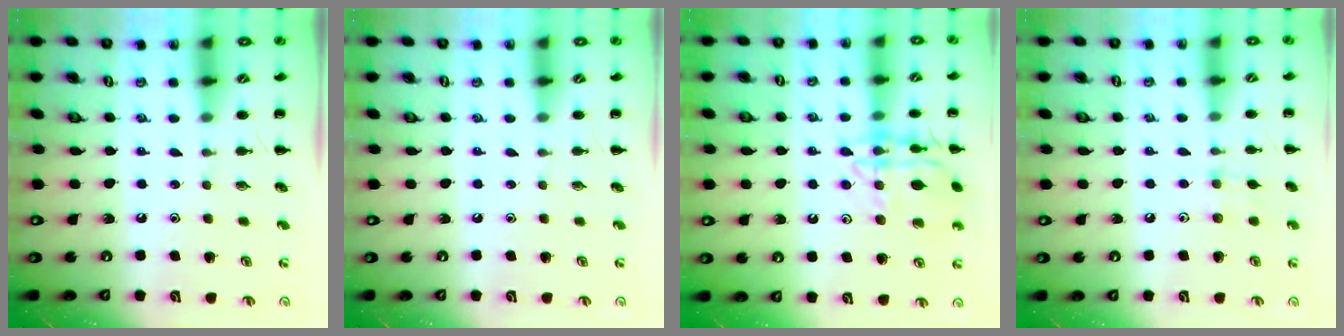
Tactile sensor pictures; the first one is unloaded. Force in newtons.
{"total": 0.0}
{"total": 14.8, "press": 14.8, "slide": 0.9}
{"total": 3.5, "press": 3.4, "slide": 1.1}